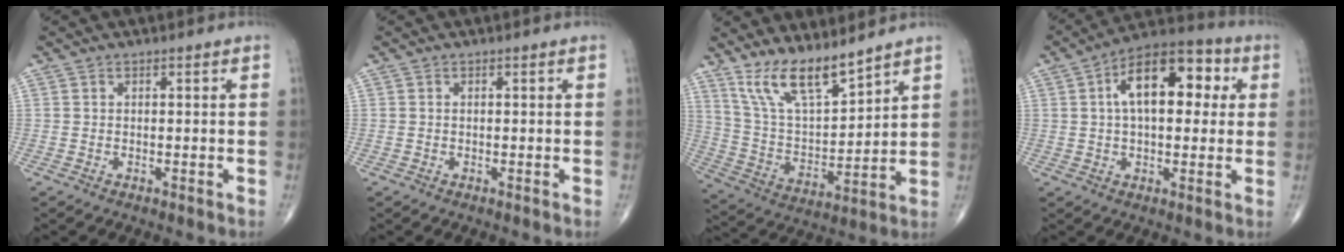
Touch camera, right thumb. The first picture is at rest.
{"total": 0.0}
{"total": 12.5, "force": [9.9, 3.4, 6.9], "torque": [-0.114, -0.064, 0.203]}
{"total": 15.6, "force": [3.6, 8.2, 12.7], "torque": [-0.173, 0.026, 0.047]}